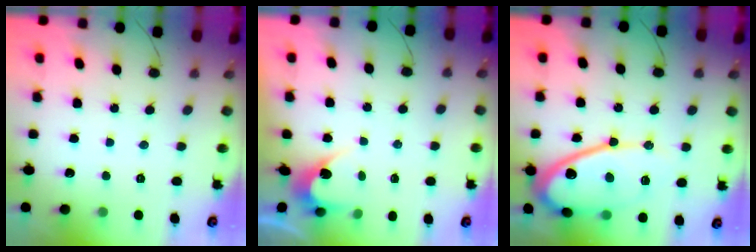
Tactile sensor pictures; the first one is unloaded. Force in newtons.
{"total": 2.9, "press": 2.9, "slide": 0.1}
{"total": 14.9, "press": 14.8, "slide": 1.4}